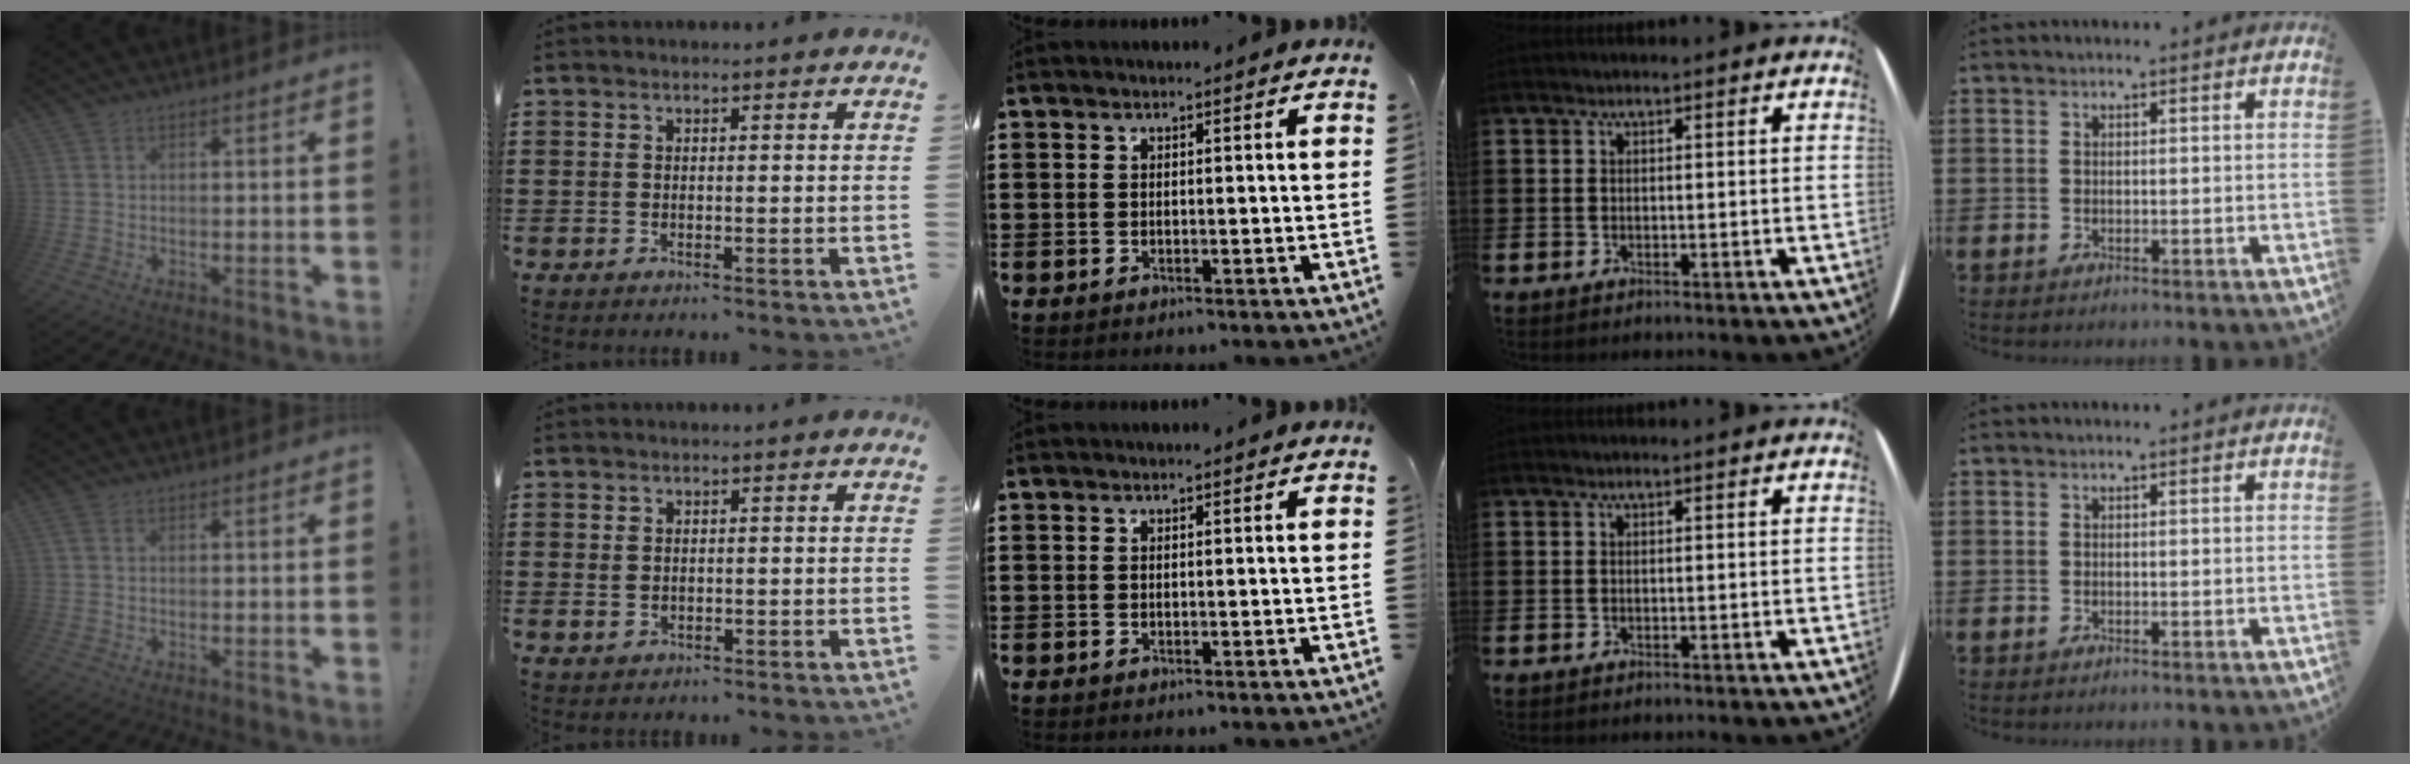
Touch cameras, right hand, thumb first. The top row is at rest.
{"thumb": {"total": 0.9, "force": [0.2, 0.2, 0.8], "torque": [-0.015, 0.000, 0.005]}, "index": {"total": 1.0, "force": [0.3, 0.8, 0.5], "torque": [-0.012, 0.006, 0.004]}}